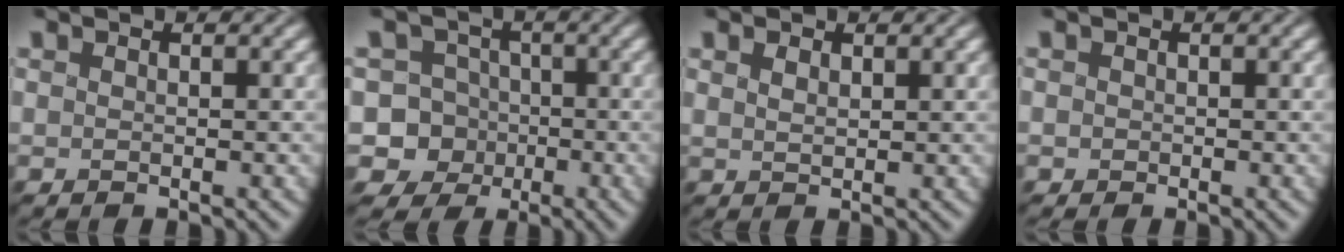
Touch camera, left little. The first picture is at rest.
{"total": 7.6, "force": [-2.4, 6.9, 2.2], "torque": [-0.013, 0.018, -0.082]}
{"total": 1.0, "force": [0.5, 0.4, 0.7], "torque": [-0.015, -0.002, 0.009]}
{"total": 0.6, "force": [-0.3, 0.5, 0.0], "torque": [0.004, -0.003, -0.008]}